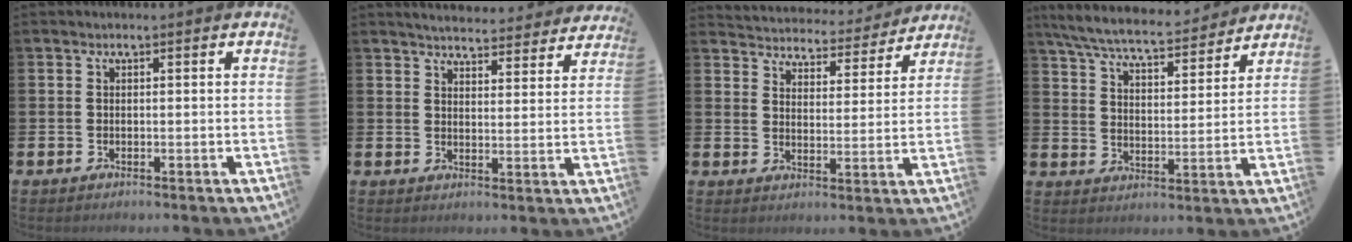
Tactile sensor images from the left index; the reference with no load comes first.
{"total": 4.8, "force": [4.8, 0.7, 0.3], "torque": [-0.010, -0.038, 0.082]}
{"total": 4.4, "force": [4.3, 1.0, -0.2], "torque": [-0.016, -0.038, 0.071]}
{"total": 7.5, "force": [7.0, 1.2, 2.4], "torque": [-0.080, -0.042, 0.122]}